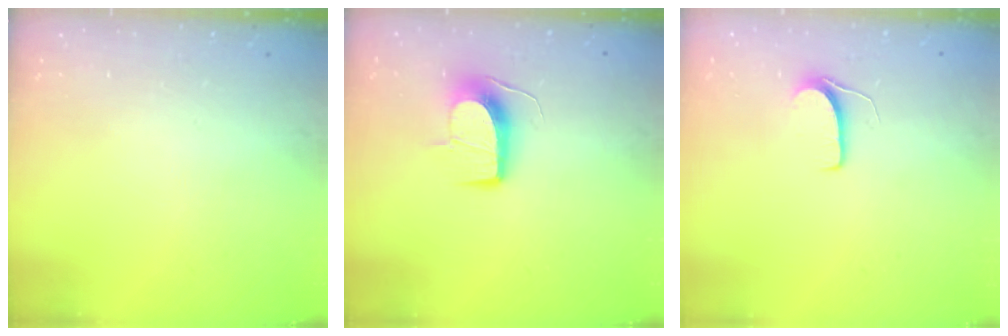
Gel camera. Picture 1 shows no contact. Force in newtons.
{"total": 10.1, "press": 10.1, "slide": 0.2}
{"total": 5.9, "press": 5.9, "slide": 0.4}